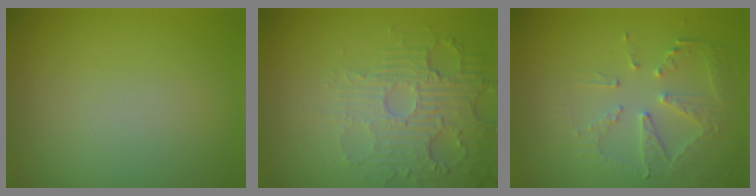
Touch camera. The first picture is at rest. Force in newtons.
{"total": 5.7, "press": 3.5, "slide": 4.5}
{"total": 4.1, "press": 3.7, "slide": 1.7}